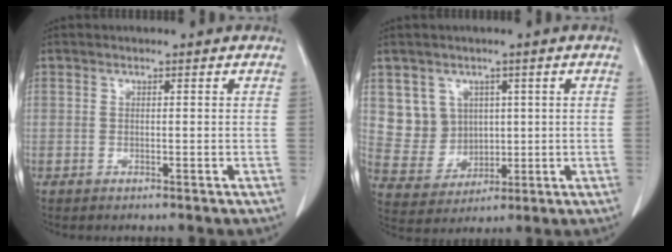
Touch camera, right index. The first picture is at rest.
{"total": 6.7, "force": [2.3, 6.2, 1.2], "torque": [-0.028, 0.019, 0.057]}